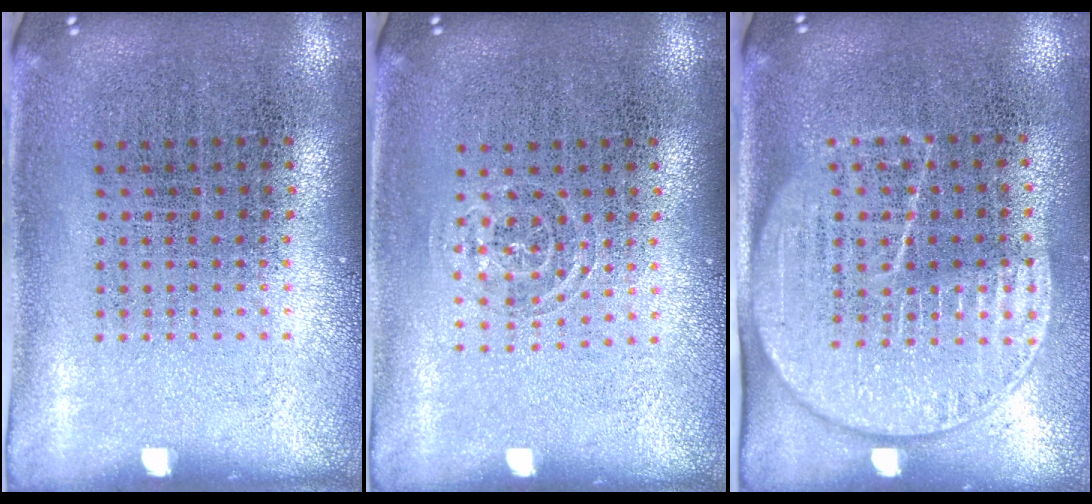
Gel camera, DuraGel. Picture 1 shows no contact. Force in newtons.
{"total": 0.9, "press": 0.6, "slide": 0.7}
{"total": 1.8, "press": 1.5, "slide": 1.0}